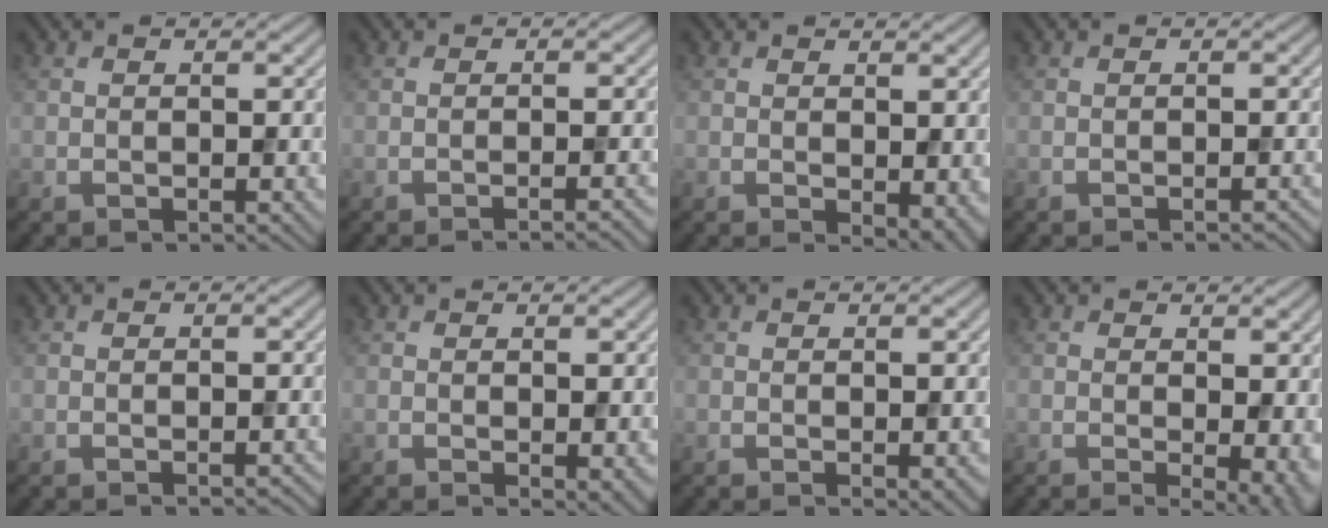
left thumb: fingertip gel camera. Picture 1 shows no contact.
{"total": 2.4, "force": [-1.5, 0.4, 1.9], "torque": [-0.015, 0.004, -0.032]}
{"total": 3.5, "force": [-0.5, 1.9, 2.9], "torque": [-0.041, -0.011, -0.003]}
{"total": 1.0, "force": [-0.7, 0.2, 0.7], "torque": [-0.001, 0.002, -0.016]}
{"total": 0.8, "force": [-0.6, 0.1, 0.6], "torque": [-0.004, 0.001, -0.012]}
{"total": 1.8, "force": [-0.3, 0.6, 1.7], "torque": [-0.023, -0.009, -0.003]}
{"total": 1.5, "force": [-0.4, 0.2, 1.4], "torque": [-0.021, -0.007, -0.006]}
{"total": 4.5, "force": [-0.4, 1.2, 4.3], "torque": [-0.062, -0.008, -0.003]}